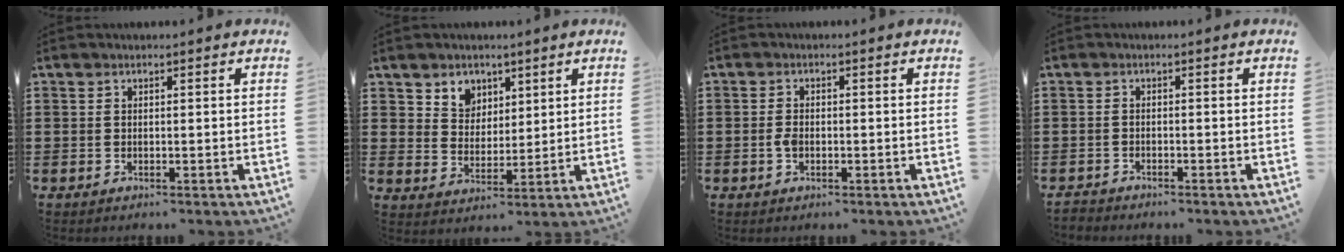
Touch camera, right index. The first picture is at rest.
{"total": 4.6, "force": [3.0, 3.6, 0.0], "torque": [-0.024, 0.006, 0.055]}
{"total": 2.0, "force": [-0.6, 1.1, 1.5], "torque": [-0.044, -0.004, -0.016]}
{"total": 1.5, "force": [-1.5, 0.0, -0.4], "torque": [0.004, 0.003, -0.033]}